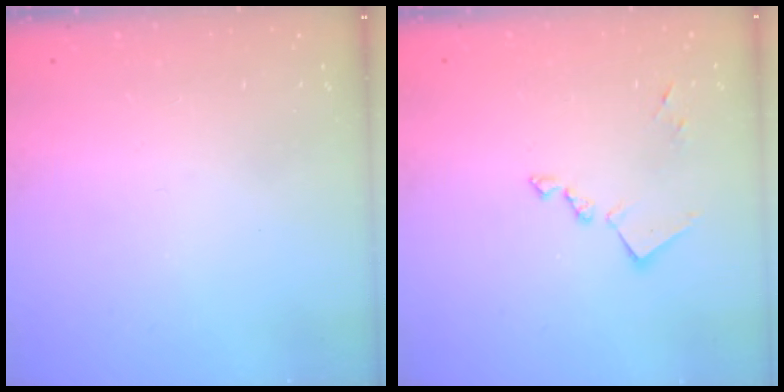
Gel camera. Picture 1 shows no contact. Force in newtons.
{"total": 11.0, "press": 11.0, "slide": 0.4}